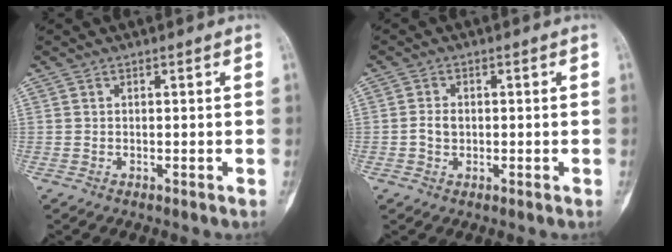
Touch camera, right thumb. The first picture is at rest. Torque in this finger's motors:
{"motor_torque": [0.39, 0.50, 0.18, -0.37, 0.09]}